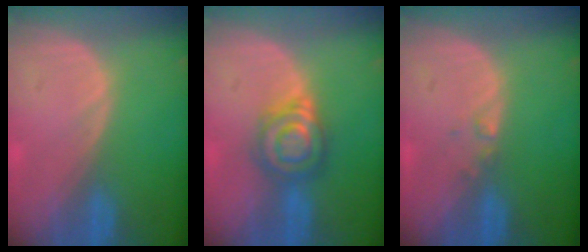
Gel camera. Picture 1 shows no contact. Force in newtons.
{"total": 6.3, "press": 6.3, "slide": 0.5}
{"total": 0.9, "press": 0.9, "slide": 0.1}